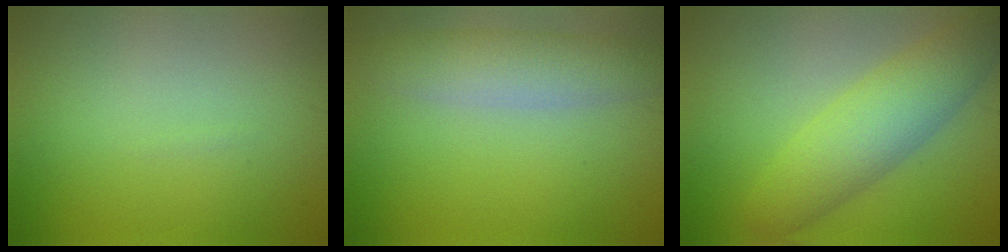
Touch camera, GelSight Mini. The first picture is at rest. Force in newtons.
{"total": 3.8, "press": 3.8, "slide": 0.5}
{"total": 5.8, "press": 5.8, "slide": 0.2}